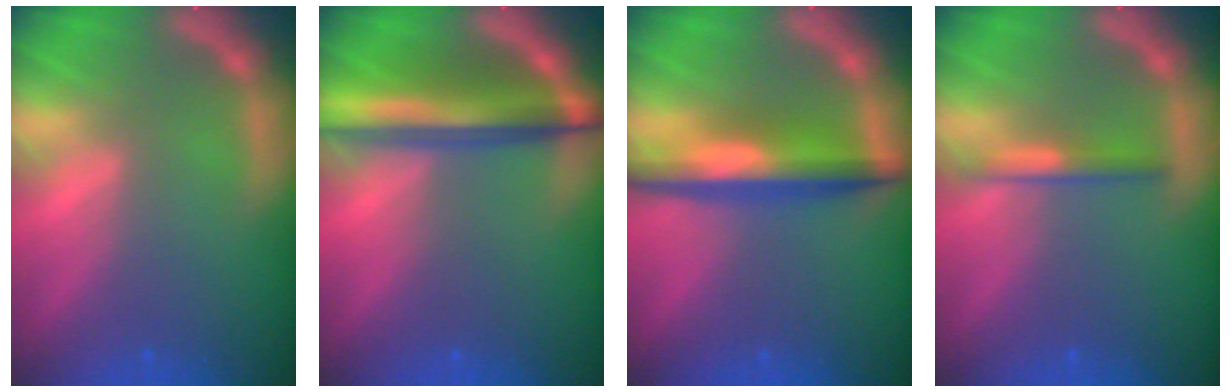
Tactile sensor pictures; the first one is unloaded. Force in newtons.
{"total": 7.6}
{"total": 6.0}
{"total": 1.9}